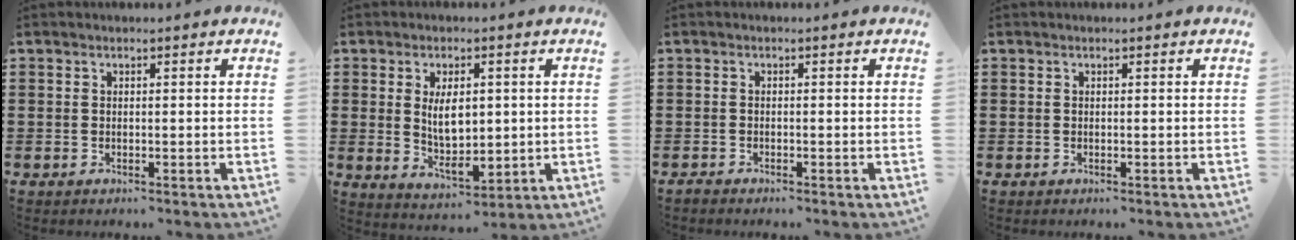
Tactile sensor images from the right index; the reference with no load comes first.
{"total": 7.0, "force": [1.0, 3.6, 5.9], "torque": [-0.094, 0.001, 0.013]}
{"total": 0.5, "force": [-0.5, -0.1, 0.0], "torque": [-0.001, -0.002, -0.010]}
{"total": 0.0}